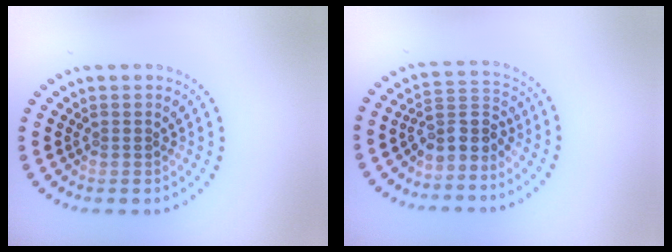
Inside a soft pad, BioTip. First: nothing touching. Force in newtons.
{"total": 3.1, "press": 2.6, "slide": 1.8}